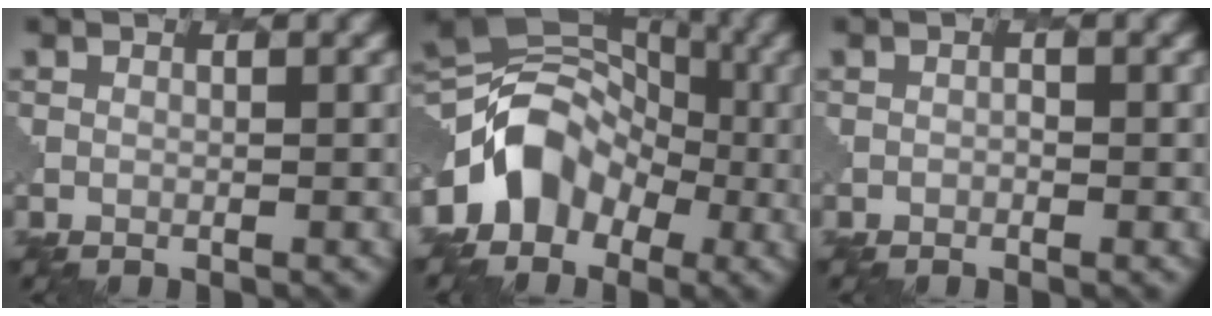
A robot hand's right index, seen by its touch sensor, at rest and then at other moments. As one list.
[{"total": 7.0, "force": [-2.3, 5.7, 3.3], "torque": [-0.029, 0.011, -0.052]}, {"total": 0.0}]